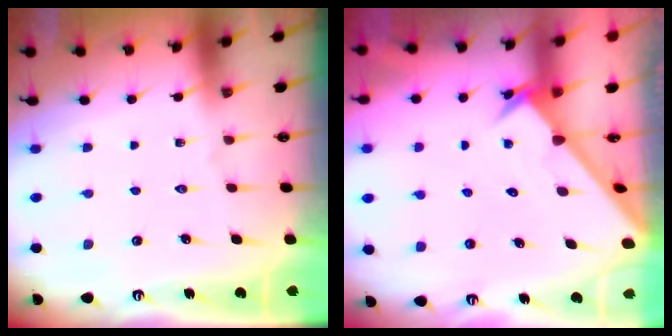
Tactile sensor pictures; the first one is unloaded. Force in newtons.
{"total": 2.4, "press": 2.4, "slide": 0.2}